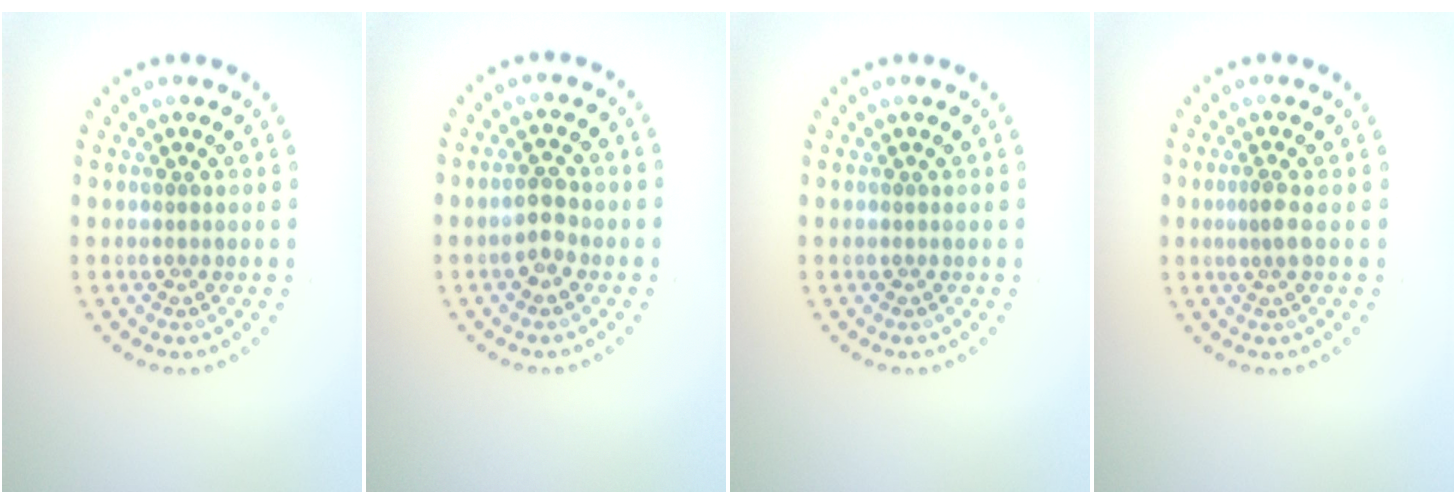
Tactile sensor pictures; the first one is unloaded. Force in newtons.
{"total": 2.2, "press": 2.1, "slide": 0.5}
{"total": 0.0}
{"total": 1.6, "press": 1.3, "slide": 1.0}